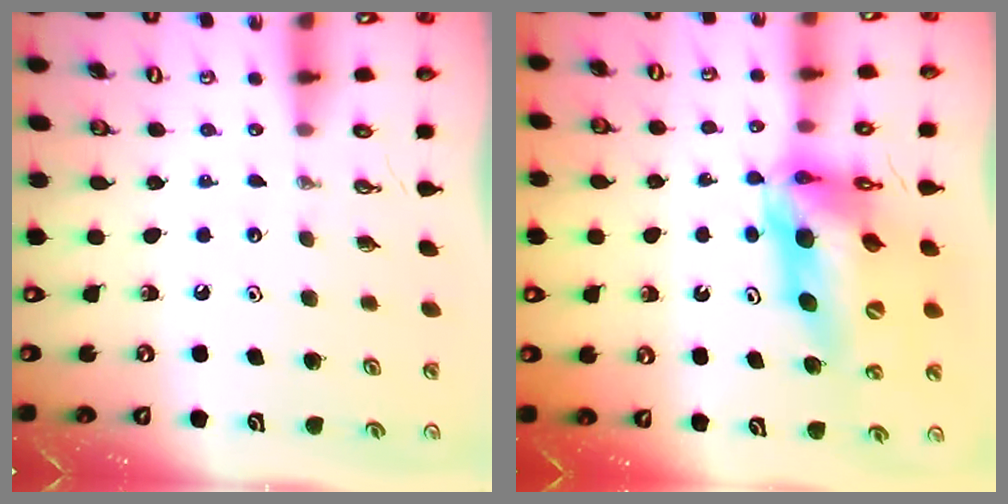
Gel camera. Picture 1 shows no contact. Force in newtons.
{"total": 15.7, "press": 15.7, "slide": 1.6}